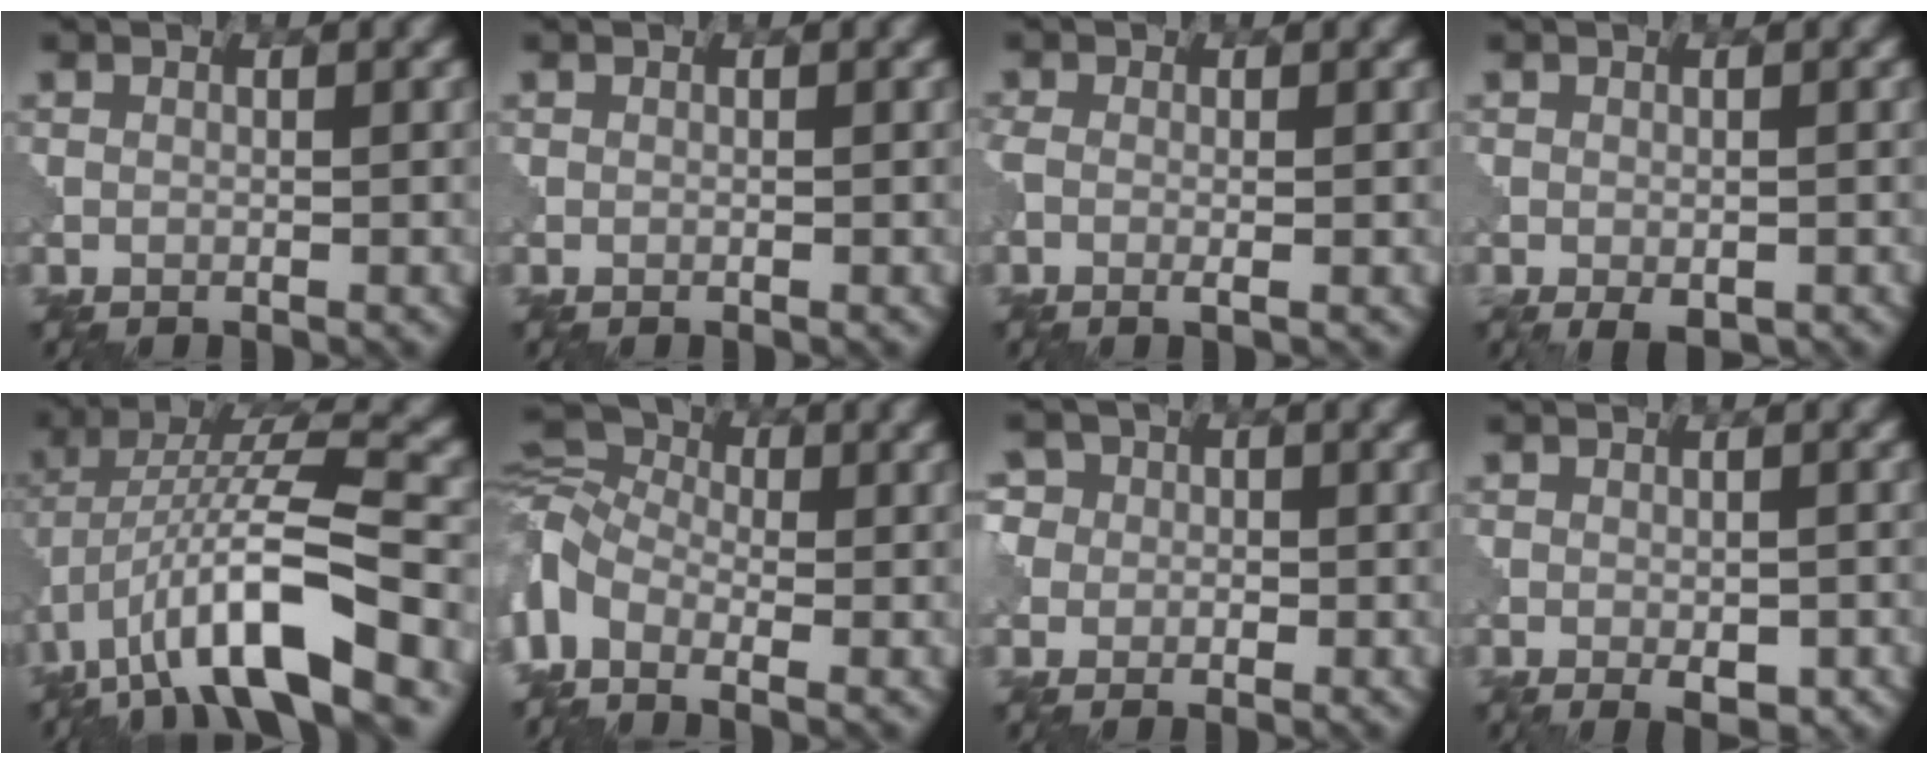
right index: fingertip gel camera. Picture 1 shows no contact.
{"total": 0.0}
{"total": 1.4, "force": [-0.6, 0.4, 1.3], "torque": [-0.023, -0.001, -0.014]}
{"total": 1.5, "force": [-1.2, 0.5, 0.9], "torque": [-0.020, -0.011, -0.011]}
{"total": 10.1, "force": [-5.5, 2.4, 8.1], "torque": [-0.155, 0.019, -0.094]}
{"total": 5.6, "force": [-2.3, 3.5, 3.6], "torque": [-0.112, -0.002, -0.064]}
{"total": 2.8, "force": [0.2, 2.8, 0.1], "torque": [0.008, 0.010, -0.021]}
{"total": 1.8, "force": [-1.3, 0.5, 1.2], "torque": [-0.024, -0.007, -0.012]}